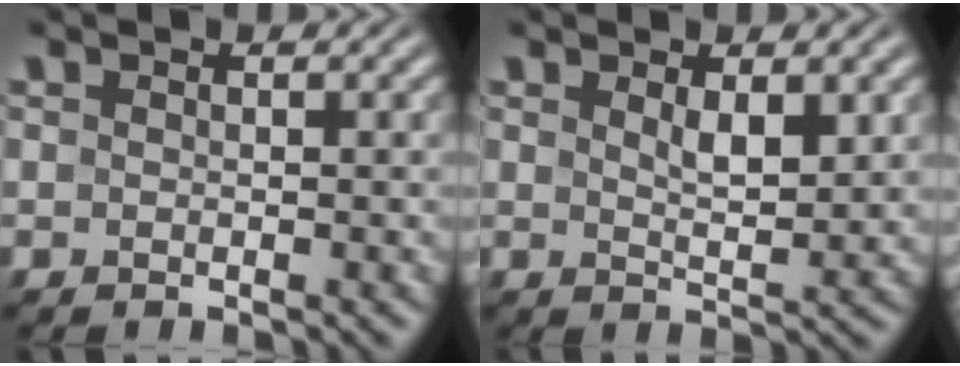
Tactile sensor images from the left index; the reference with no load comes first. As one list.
[{"total": 2.5, "force": [1.0, 0.8, 2.2], "torque": [-0.041, -0.005, 0.022]}]